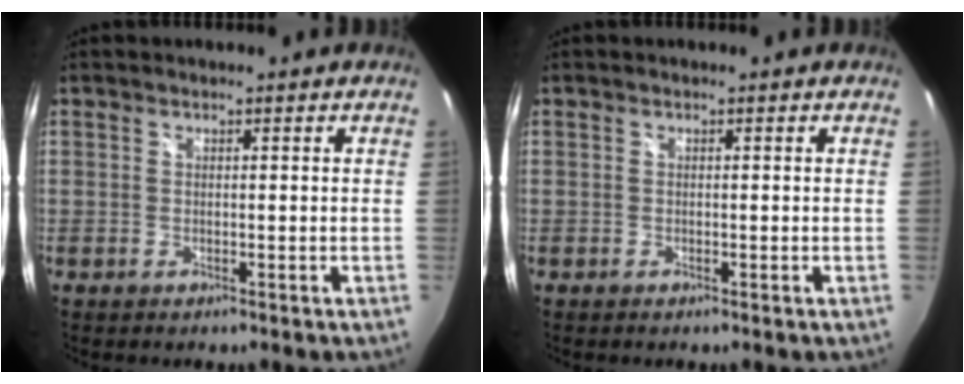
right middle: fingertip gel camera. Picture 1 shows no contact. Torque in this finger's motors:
{"motor_torque": [0.15, -0.15, 0.05, 0.01]}